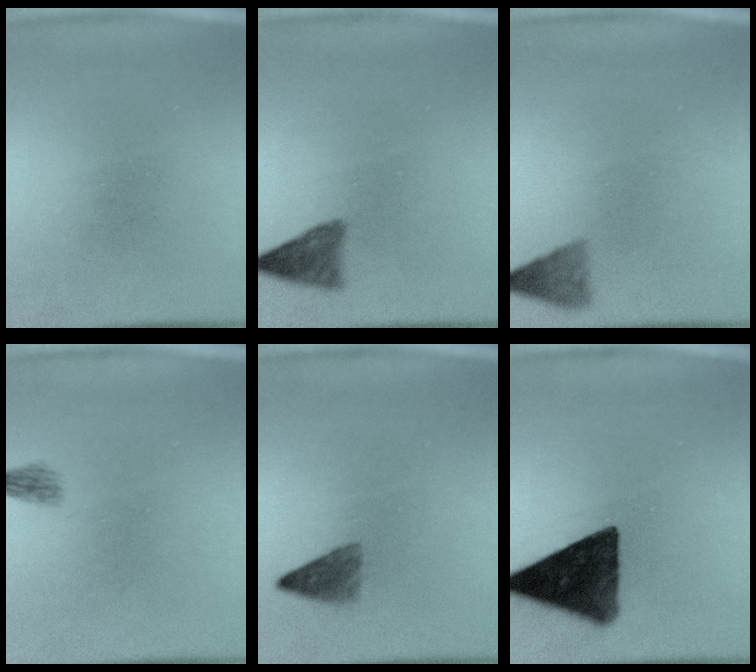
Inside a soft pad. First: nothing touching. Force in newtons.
{"total": 2.9}
{"total": 2.5}
{"total": 1.4}
{"total": 2.4}
{"total": 13.2}